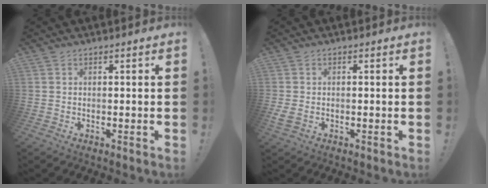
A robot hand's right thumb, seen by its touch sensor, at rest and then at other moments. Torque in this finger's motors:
{"motor_torque": [0.35, 0.21, 0.44, -0.12, 0.02]}